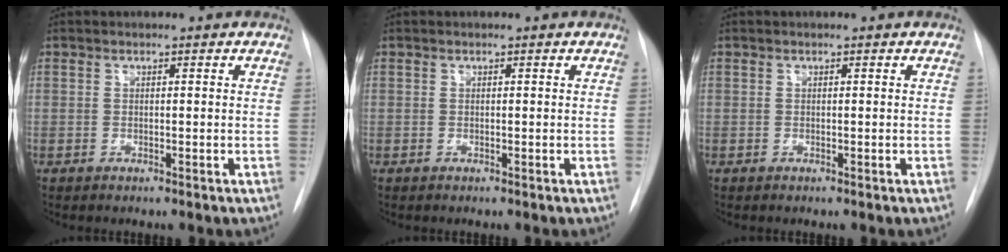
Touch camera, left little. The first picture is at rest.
{"total": 0.0}
{"total": 0.0}